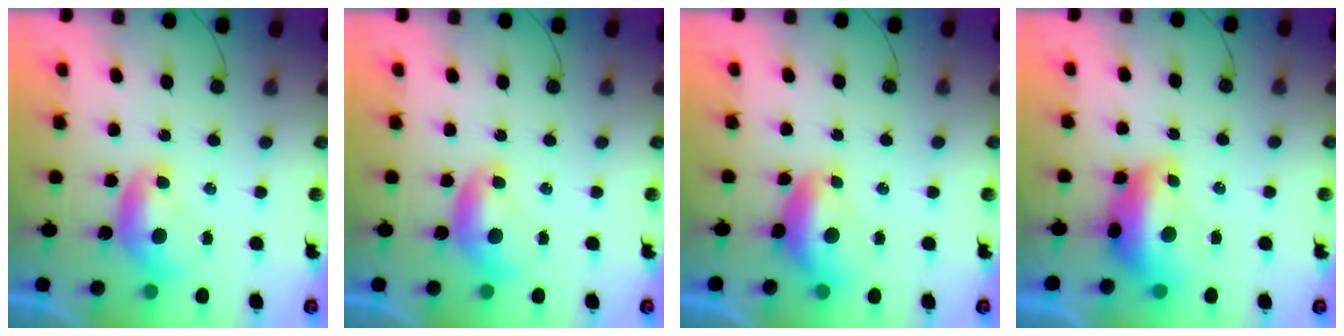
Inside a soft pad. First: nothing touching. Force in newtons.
{"total": 0.0}
{"total": 0.5, "press": 0.1, "slide": 0.5}
{"total": 2.9, "press": 2.9, "slide": 0.7}